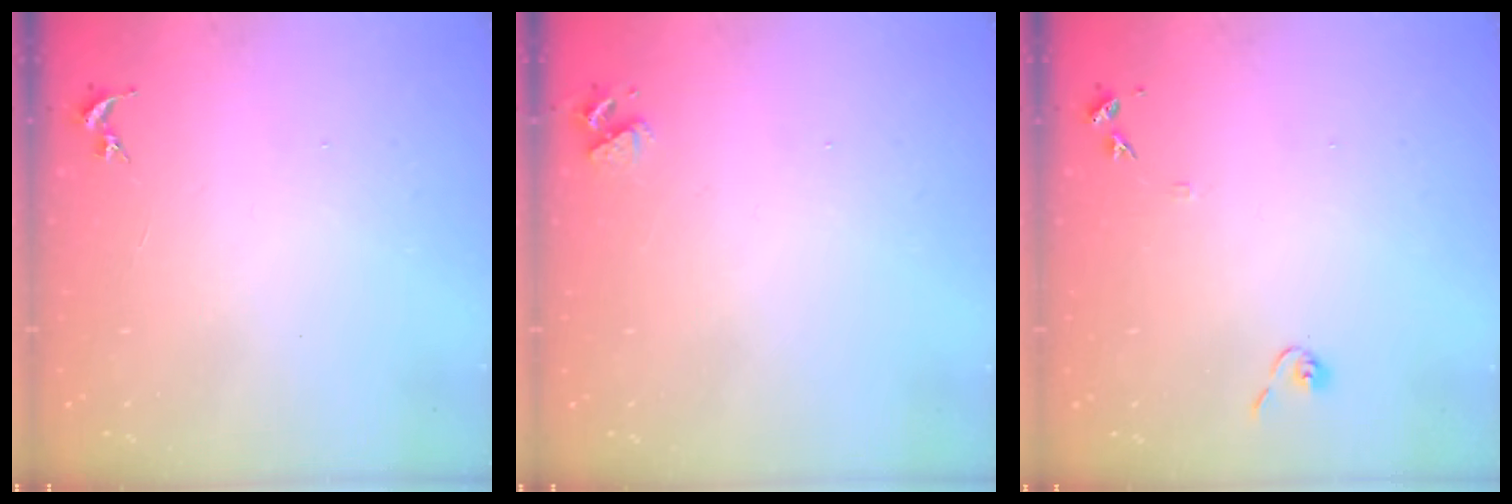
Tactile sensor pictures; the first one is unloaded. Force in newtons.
{"total": 3.3, "press": 3.3, "slide": 0.5}
{"total": 6.8, "press": 6.8, "slide": 0.6}